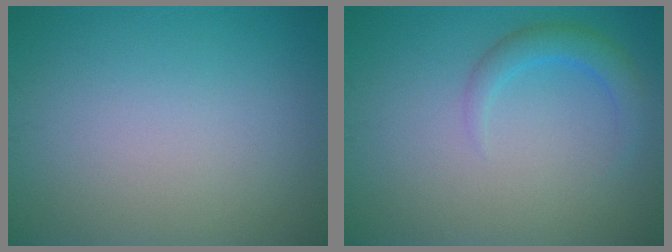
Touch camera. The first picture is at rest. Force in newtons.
{"total": 2.4, "press": 2.4, "slide": 0.1}